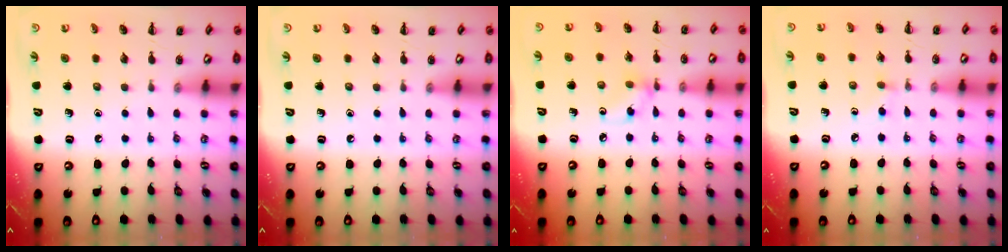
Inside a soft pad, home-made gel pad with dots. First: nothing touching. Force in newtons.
{"total": 0.0}
{"total": 4.2, "press": 4.2, "slide": 0.5}
{"total": 3.9, "press": 3.5, "slide": 1.5}